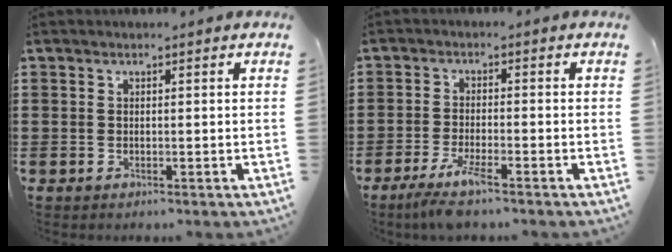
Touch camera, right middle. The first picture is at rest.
{"total": 4.7, "force": [-3.3, 0.2, 3.4], "torque": [-0.073, -0.016, -0.062]}